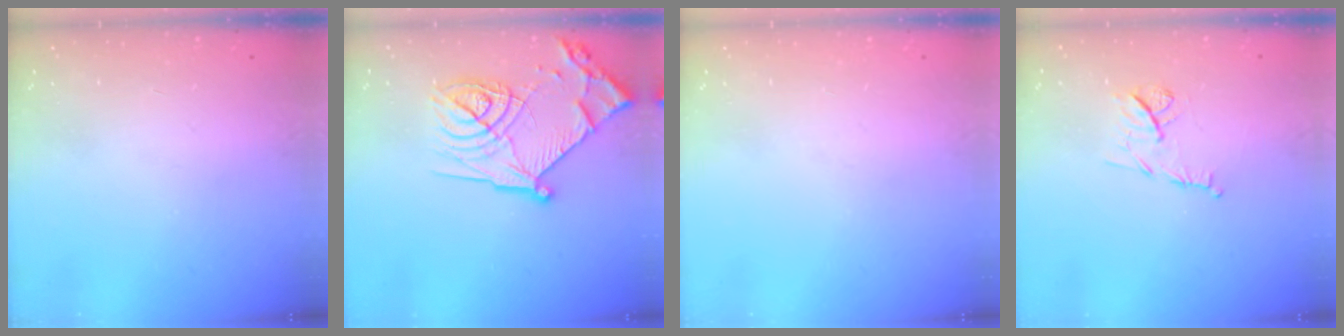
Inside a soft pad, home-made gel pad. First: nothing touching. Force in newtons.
{"total": 20.3, "press": 20.2, "slide": 1.9}
{"total": 0.0}
{"total": 7.1, "press": 7.0, "slide": 1.0}